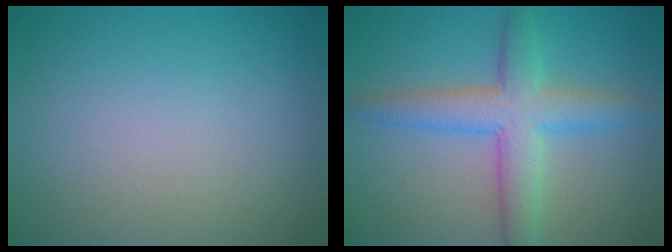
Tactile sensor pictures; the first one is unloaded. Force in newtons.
{"total": 5.3, "press": 5.3, "slide": 0.2}